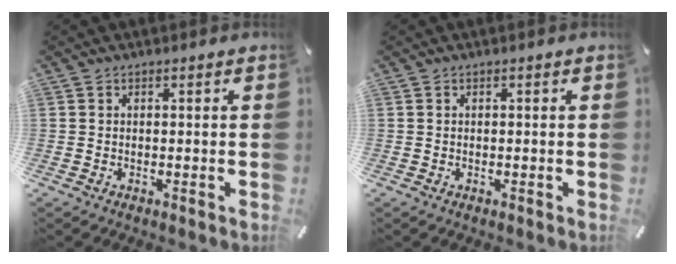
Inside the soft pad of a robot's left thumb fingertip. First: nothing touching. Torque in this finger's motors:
{"motor_torque": [0.00, 0.00, 0.00, 0.00, 0.00]}